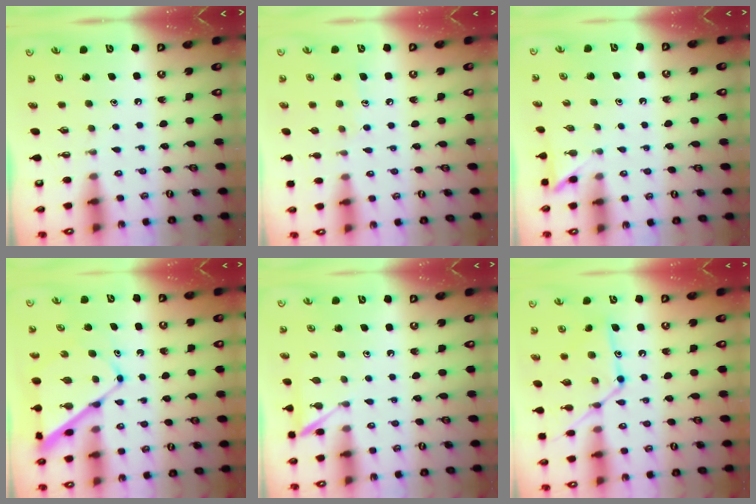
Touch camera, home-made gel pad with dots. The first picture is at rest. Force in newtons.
{"total": 6.0, "press": 6.0, "slide": 0.3}
{"total": 2.5, "press": 2.5, "slide": 0.3}
{"total": 10.0, "press": 10.0, "slide": 0.7}
{"total": 5.8, "press": 5.8, "slide": 0.5}
{"total": 13.6, "press": 13.5, "slide": 0.9}